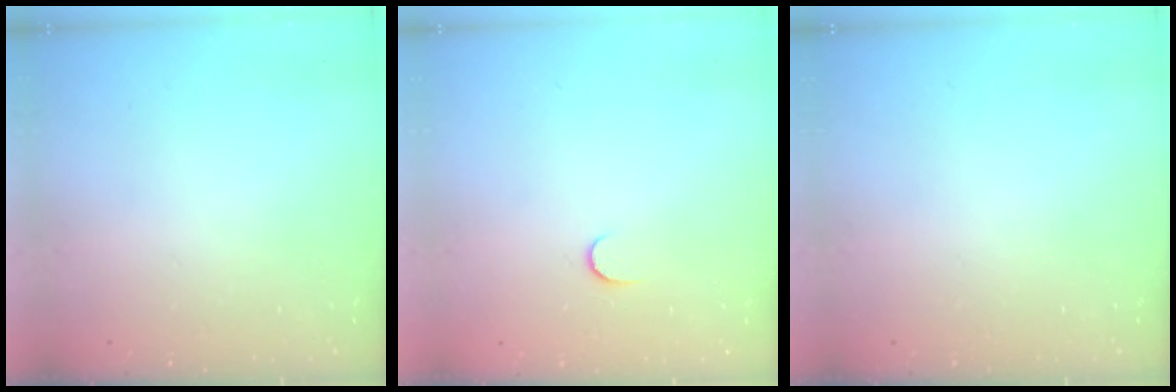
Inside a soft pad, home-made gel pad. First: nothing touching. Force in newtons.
{"total": 3.4, "press": 3.4, "slide": 0.4}
{"total": 0.0}